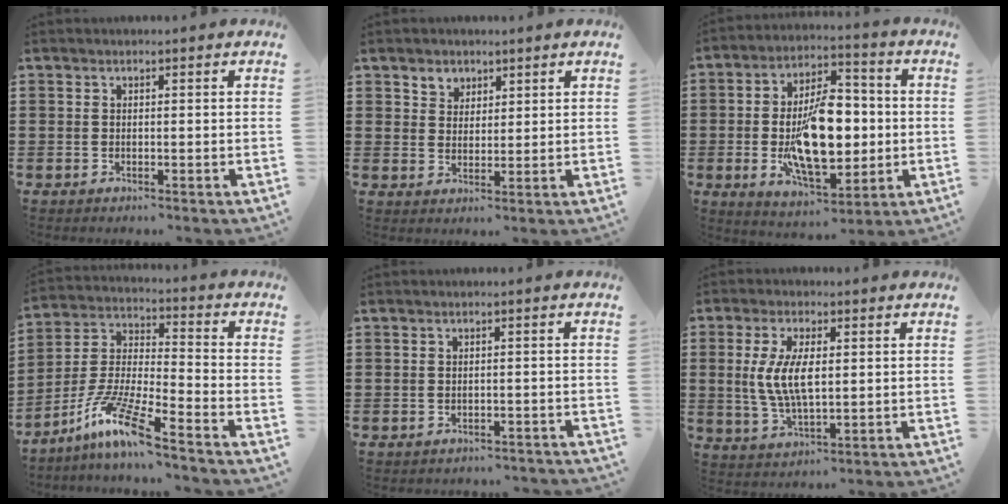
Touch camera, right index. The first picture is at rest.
{"total": 3.1, "force": [2.1, 2.3, 0.0], "torque": [-0.013, 0.010, 0.039]}
{"total": 14.3, "force": [-1.2, 7.2, 12.3], "torque": [-0.222, -0.007, -0.021]}
{"total": 10.6, "force": [-7.8, 0.4, 7.2], "torque": [-0.165, -0.012, -0.161]}
{"total": 1.4, "force": [-1.4, 0.4, 0.0], "torque": [-0.005, 0.002, -0.031]}
{"total": 7.4, "force": [0.6, 3.1, 6.7], "torque": [-0.150, 0.002, 0.004]}